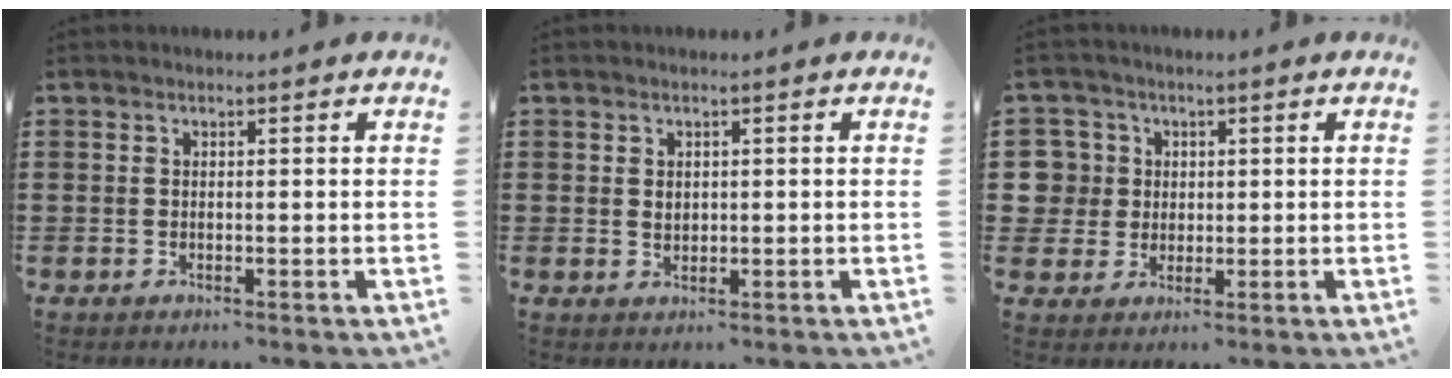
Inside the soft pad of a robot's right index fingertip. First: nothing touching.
{"total": 1.3, "force": [0.2, 0.9, 0.8], "torque": [-0.018, 0.005, 0.004]}
{"total": 5.0, "force": [0.7, 4.9, 0.7], "torque": [-0.045, 0.015, 0.008]}